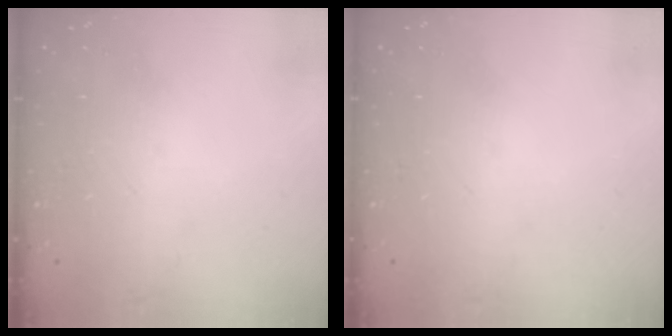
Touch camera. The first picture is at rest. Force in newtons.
{"total": 0.0}